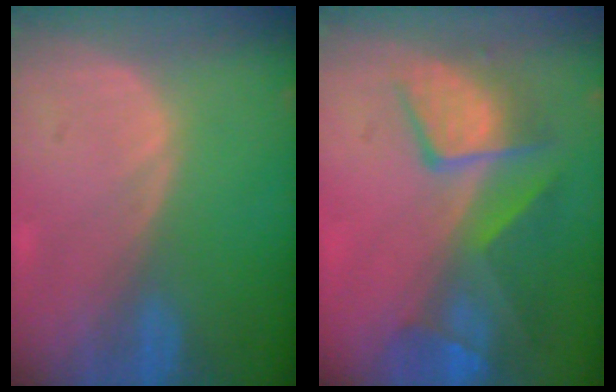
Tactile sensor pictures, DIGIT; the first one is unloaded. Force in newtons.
{"total": 9.8, "press": 8.5, "slide": 5.0}